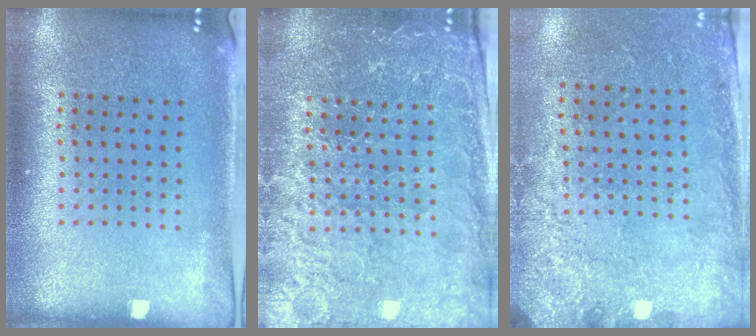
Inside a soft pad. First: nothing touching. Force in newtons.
{"total": 4.3, "press": 4.2, "slide": 1.1}
{"total": 2.7, "press": 2.1, "slide": 1.6}